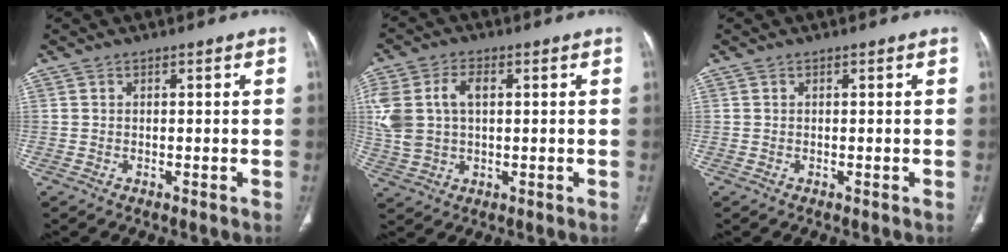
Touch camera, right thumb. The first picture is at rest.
{"total": 10.2, "force": [1.9, 6.5, 7.6], "torque": [-0.172, 0.018, 0.043]}
{"total": 0.0}